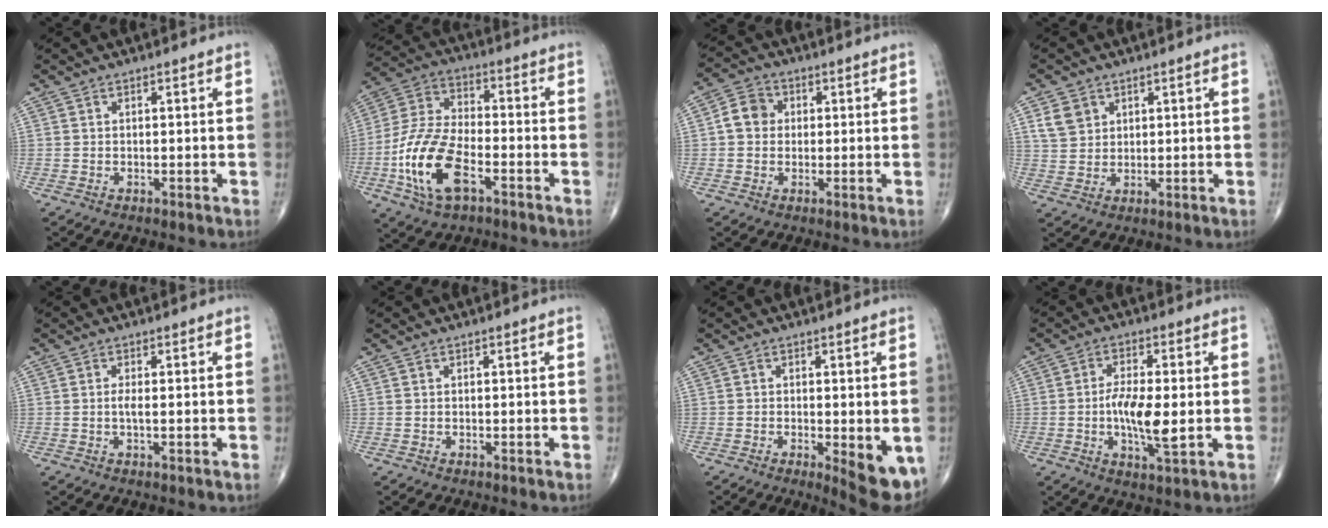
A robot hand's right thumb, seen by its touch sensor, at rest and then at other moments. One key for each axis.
{"total": 15.8, "fx": -6.0, "fy": 7.6, "fz": 12.5, "tx": -0.260, "ty": 0.025, "tz": -0.115}
{"total": 5.2, "fx": 0.4, "fy": 4.5, "fz": 2.6, "tx": -0.034, "ty": 0.012, "tz": -0.003}
{"total": 4.9, "fx": 2.4, "fy": 3.8, "fz": 2.0, "tx": -0.025, "ty": -0.010, "tz": 0.051}
{"total": 1.5, "fx": -0.1, "fy": 0.2, "fz": 1.5, "tx": -0.036, "ty": -0.002, "tz": -0.002}
{"total": 0.0}
{"total": 7.8, "fx": -2.2, "fy": 2.5, "fz": 7.0, "tx": -0.087, "ty": -0.018, "tz": -0.027}
{"total": 8.7, "fx": -0.8, "fy": 2.7, "fz": 8.3, "tx": -0.156, "ty": -0.009, "tz": -0.016}